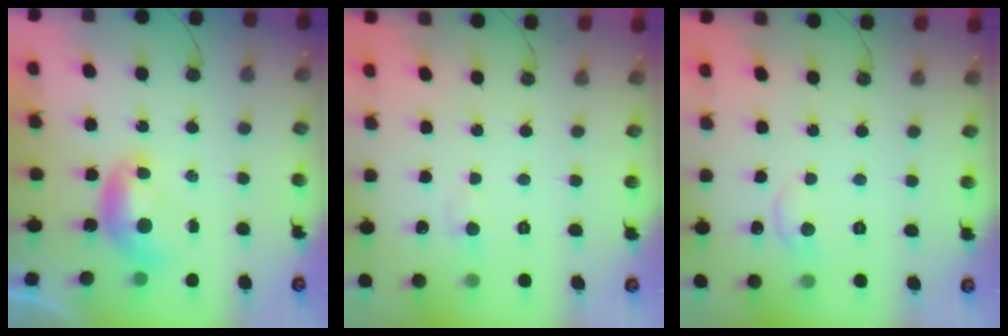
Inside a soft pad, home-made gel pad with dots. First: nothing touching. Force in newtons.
{"total": 0.5, "press": 0.2, "slide": 0.5}
{"total": 0.0}